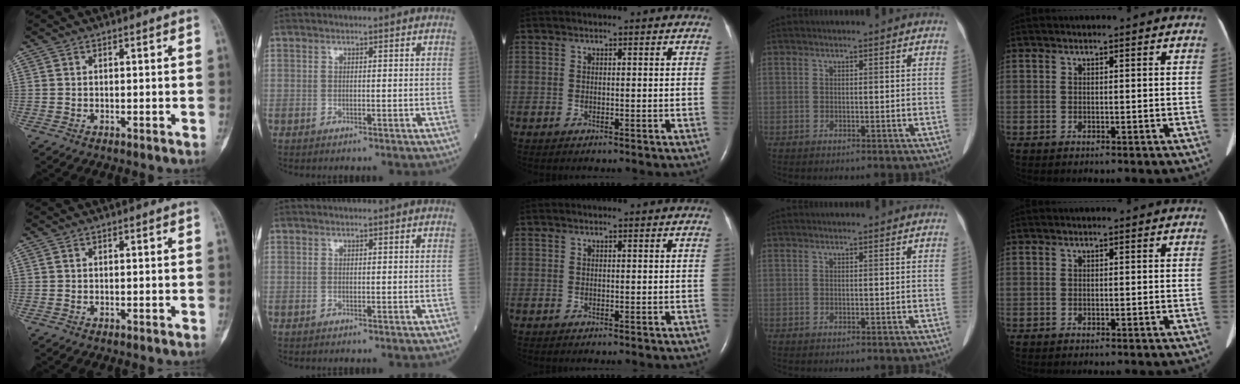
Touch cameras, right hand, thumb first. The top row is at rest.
{}